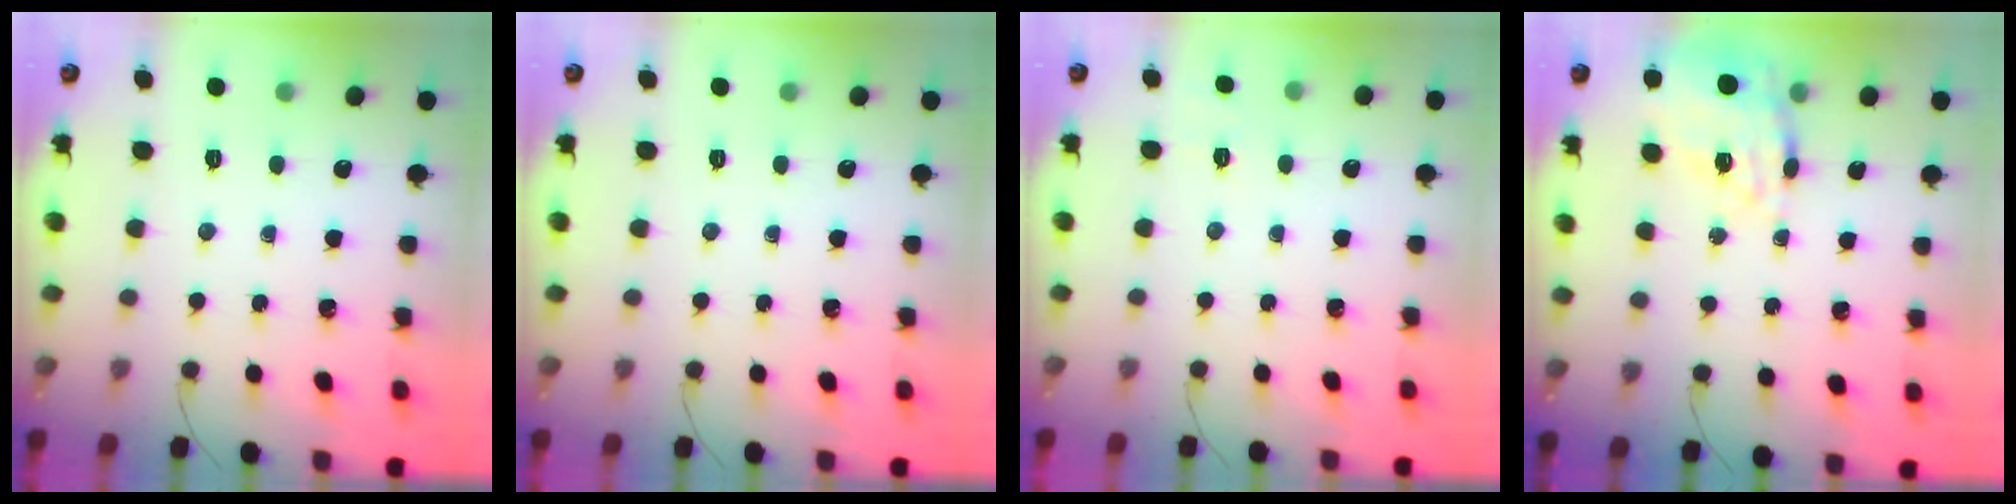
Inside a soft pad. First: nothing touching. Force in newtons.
{"total": 0.0}
{"total": 6.8, "press": 6.5, "slide": 2.0}
{"total": 12.3, "press": 11.7, "slide": 3.6}